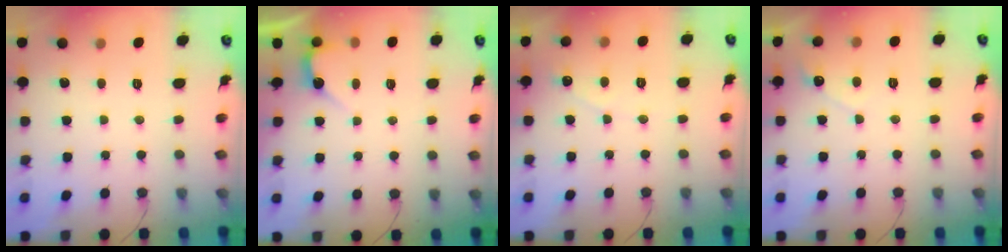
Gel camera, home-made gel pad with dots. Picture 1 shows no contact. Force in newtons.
{"total": 2.8, "press": 2.8, "slide": 0.2}
{"total": 2.7, "press": 2.7, "slide": 0.1}
{"total": 4.6, "press": 4.6, "slide": 0.3}